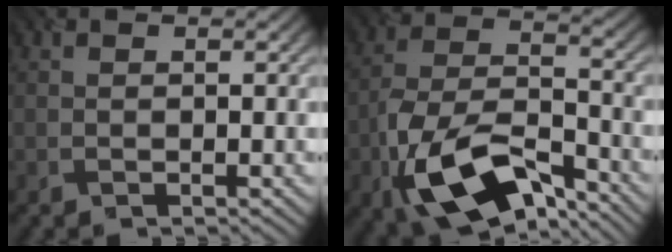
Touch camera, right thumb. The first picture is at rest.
{"total": 14.9, "force": [-7.9, 7.1, 10.4], "torque": [-0.220, -0.016, -0.156]}